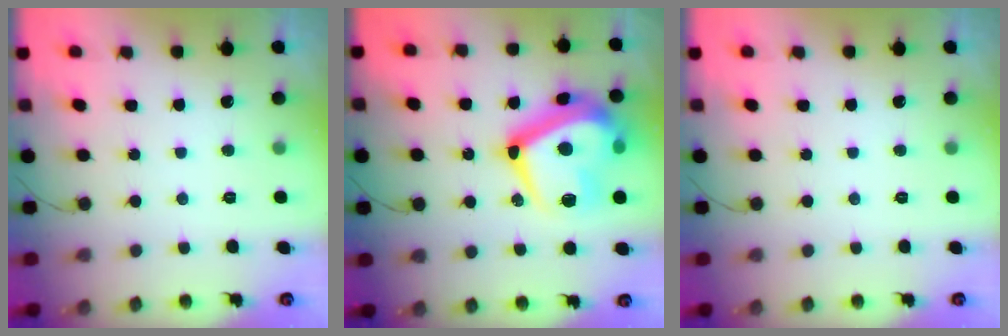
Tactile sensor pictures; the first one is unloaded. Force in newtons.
{"total": 24.3, "press": 24.3, "slide": 1.5}
{"total": 0.0}